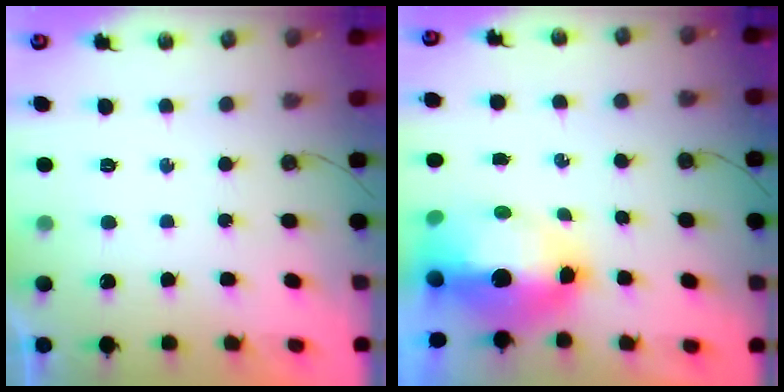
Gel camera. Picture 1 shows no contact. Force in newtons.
{"total": 13.3, "press": 13.2, "slide": 1.8}